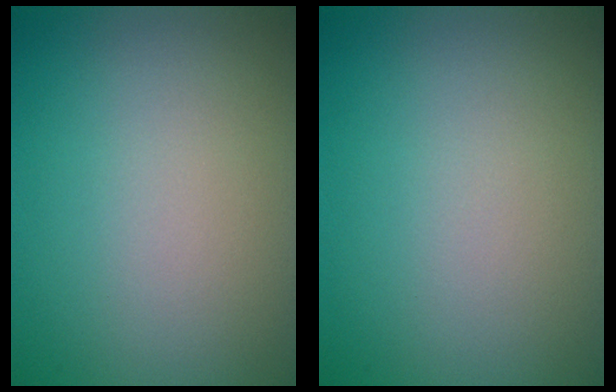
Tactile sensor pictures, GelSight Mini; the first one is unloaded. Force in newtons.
{"total": 0.0}